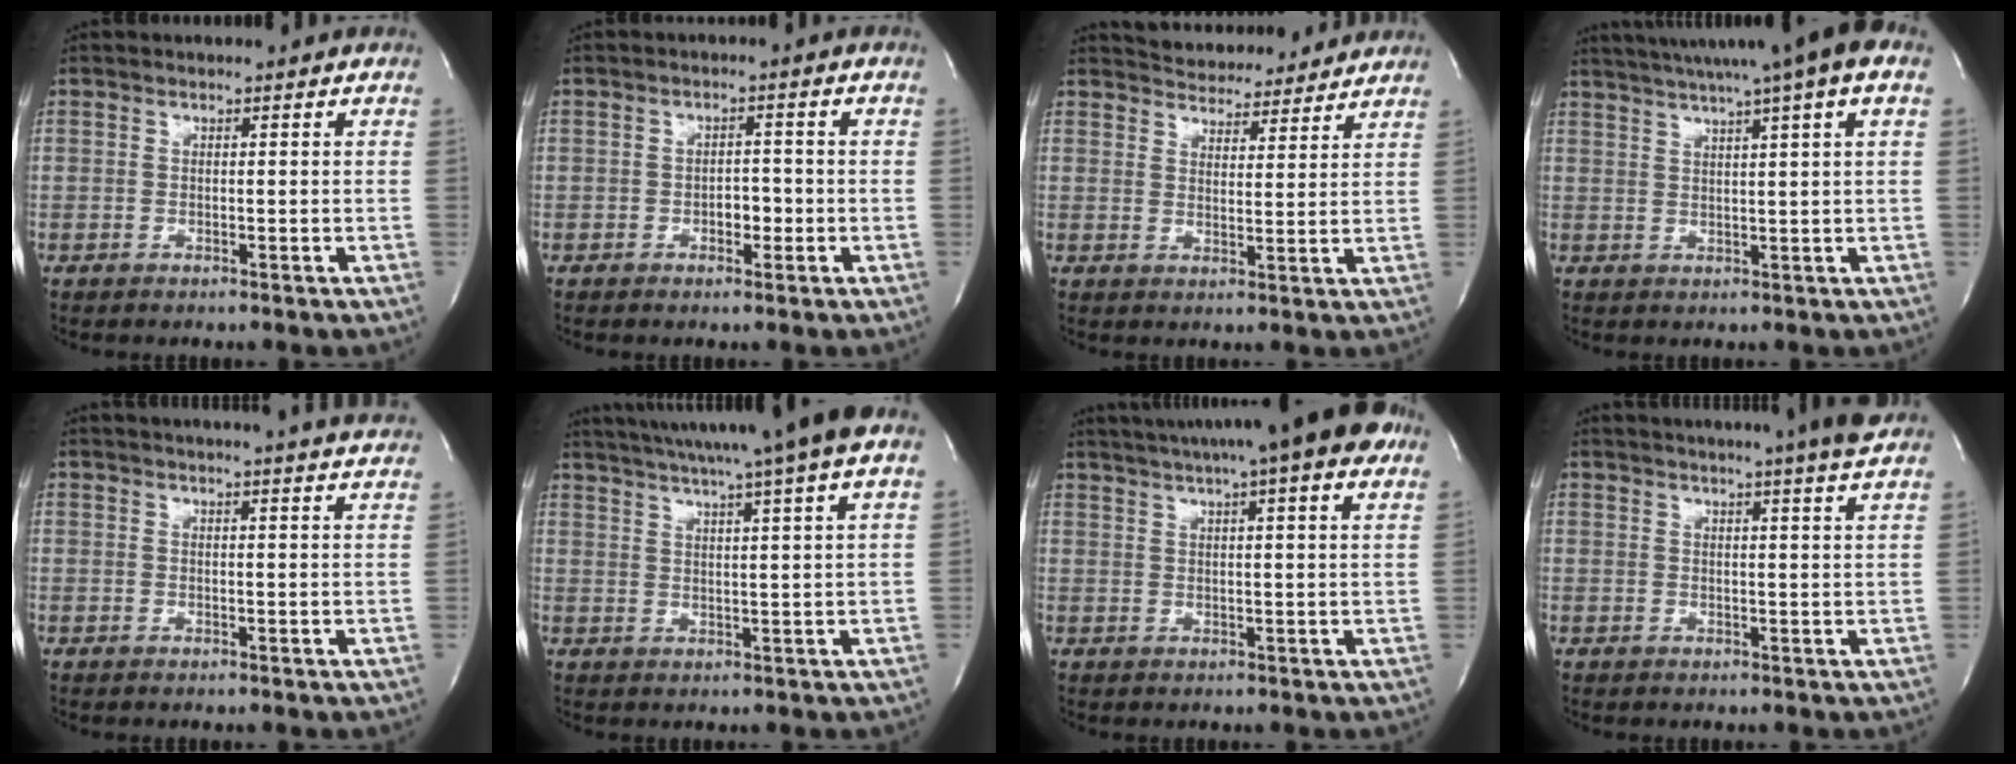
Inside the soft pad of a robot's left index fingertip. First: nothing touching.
{"total": 2.4, "force": [-1.0, 1.4, 1.8], "torque": [-0.020, 0.007, -0.015]}
{"total": 10.4, "force": [9.9, 2.4, 1.9], "torque": [-0.024, 0.008, 0.133]}
{"total": 13.6, "force": [9.3, -0.2, 9.9], "torque": [-0.166, 0.036, 0.120]}
{"total": 15.1, "force": [14.0, 0.0, 5.6], "torque": [-0.087, -0.010, 0.164]}
{"total": 17.0, "force": [13.5, -1.3, 10.2], "torque": [-0.176, 0.005, 0.182]}
{"total": 16.6, "force": [12.2, 1.4, 11.2], "torque": [-0.180, 0.034, 0.156]}
{"total": 11.2, "force": [9.7, -1.1, 5.5], "torque": [-0.090, -0.008, 0.108]}